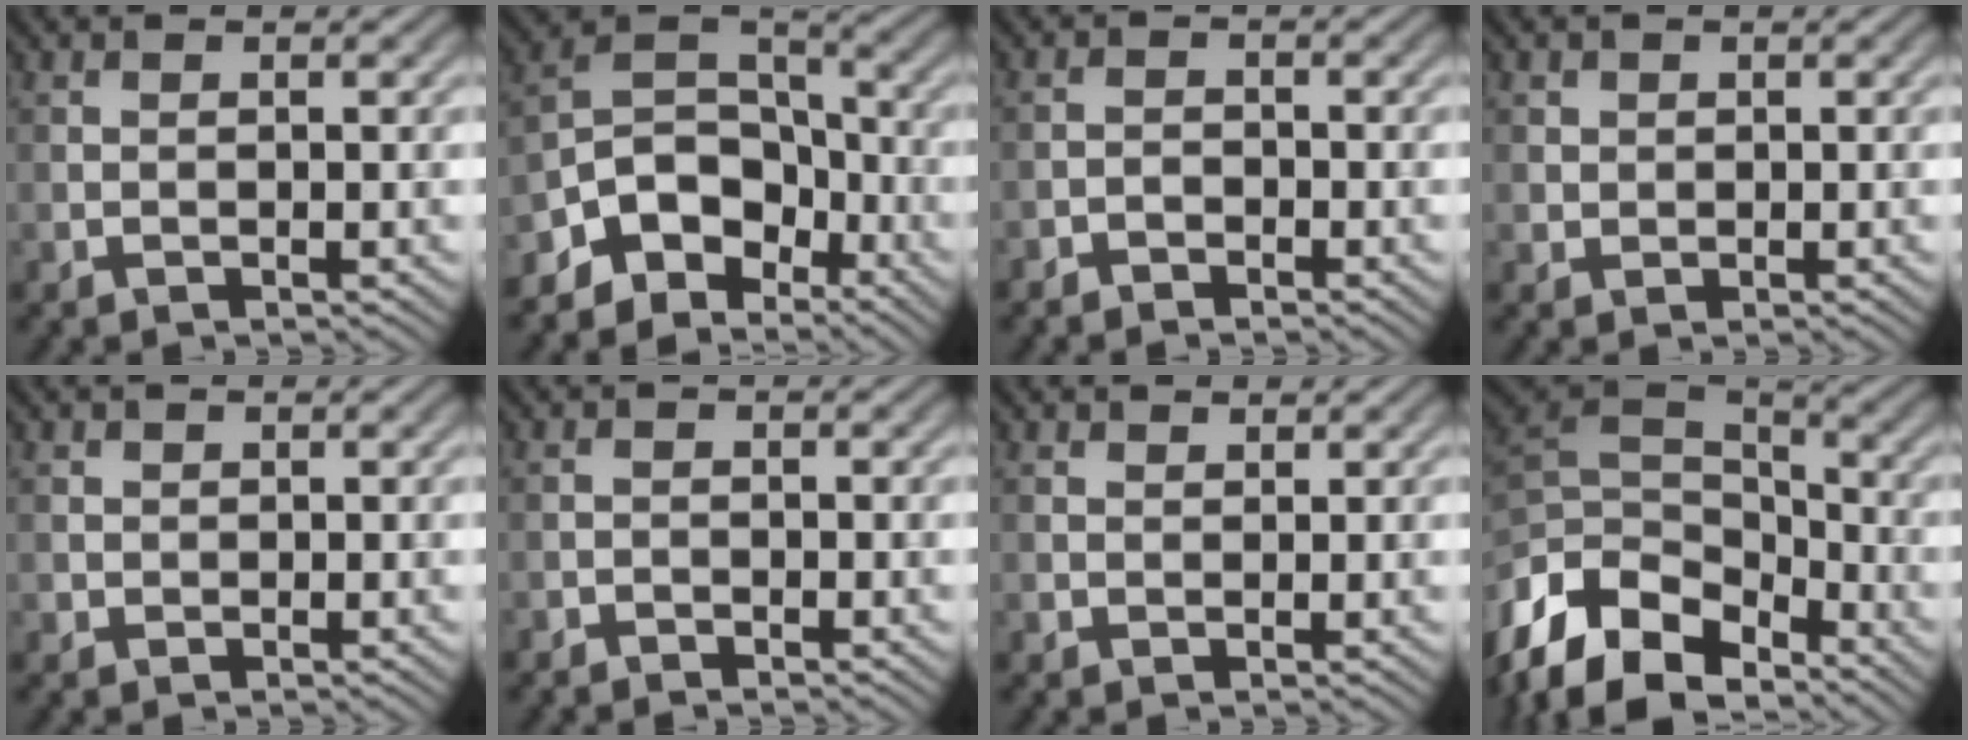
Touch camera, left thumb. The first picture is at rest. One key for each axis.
{"total": 9.3, "fx": -5.9, "fy": 5.6, "fz": 4.6, "tx": -0.076, "ty": 0.001, "tz": -0.127}
{"total": 1.5, "fx": -1.3, "fy": 0.7, "fz": 0.4, "tx": -0.004, "ty": 0.001, "tz": -0.029}
{"total": 1.4, "fx": 0.5, "fy": 1.3, "fz": 0.3, "tx": -0.006, "ty": -0.005, "tz": 0.010}
{"total": 1.1, "fx": 0.3, "fy": 1.1, "fz": 0.2, "tx": -0.002, "ty": -0.005, "tz": 0.006}
{"total": 0.9, "fx": -0.8, "fy": 0.4, "fz": 0.2, "tx": -0.001, "ty": -0.001, "tz": -0.017}
{"total": 1.2, "fx": 0.8, "fy": 0.8, "fz": 0.2, "tx": -0.005, "ty": -0.002, "tz": 0.017}
{"total": 14.2, "fx": -7.3, "fy": 8.8, "fz": 8.4, "tx": -0.237, "ty": -0.014, "tz": -0.127}